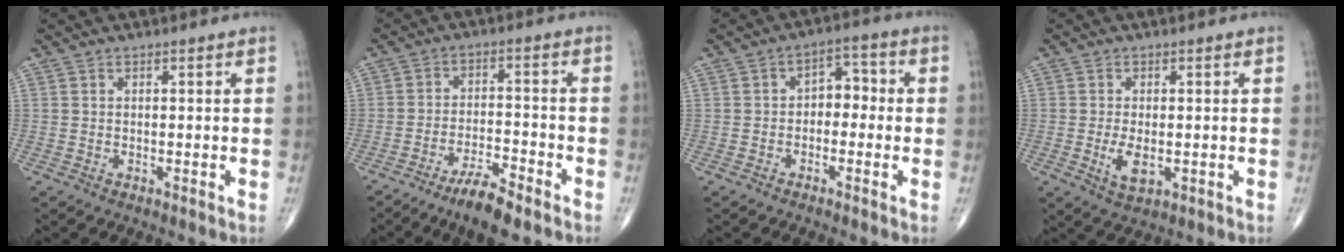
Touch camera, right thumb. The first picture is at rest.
{"total": 7.4, "force": [-5.6, 1.5, 4.7], "torque": [-0.084, 0.031, -0.098]}
{"total": 5.2, "force": [-0.8, 3.6, 3.6], "torque": [-0.027, 0.028, -0.025]}
{"total": 4.4, "force": [-0.9, 2.2, 3.7], "torque": [-0.068, -0.008, -0.012]}